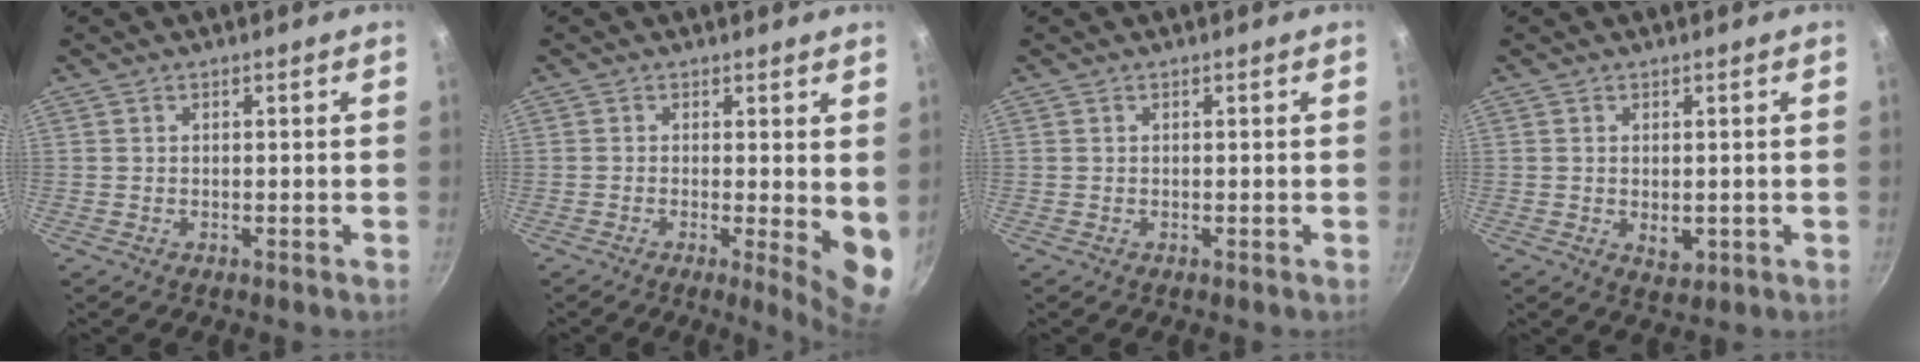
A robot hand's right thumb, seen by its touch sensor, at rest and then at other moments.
{"total": 7.3, "force": [-0.2, 1.8, 7.1], "torque": [-0.088, -0.020, -0.002]}
{"total": 0.0}
{"total": 3.0, "force": [-0.2, 1.9, 2.4], "torque": [-0.035, -0.008, 0.000]}